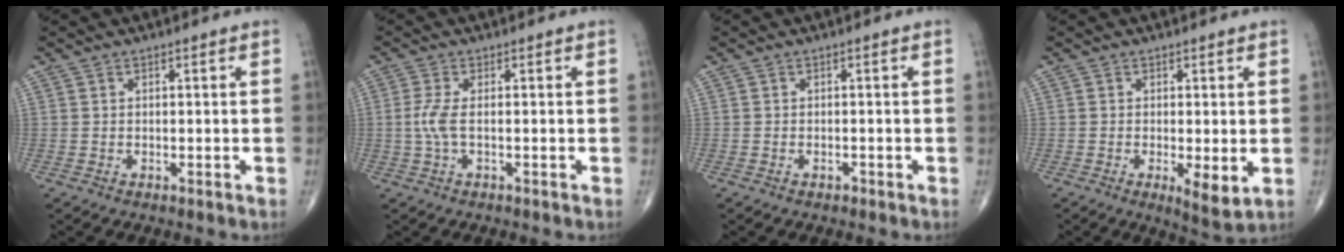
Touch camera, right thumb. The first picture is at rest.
{"total": 3.3, "force": [-0.3, 0.9, 3.2], "torque": [-0.090, -0.003, -0.010]}
{"total": 0.6, "force": [-0.4, 0.4, 0.3], "torque": [-0.005, 0.003, -0.007]}
{"total": 4.9, "force": [-0.8, 1.4, 4.6], "torque": [-0.078, -0.018, -0.012]}